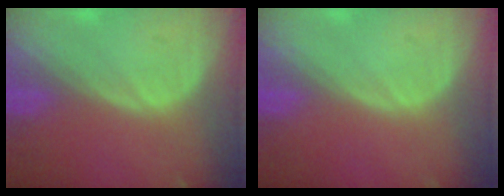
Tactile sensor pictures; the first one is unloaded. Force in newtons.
{"total": 0.0}